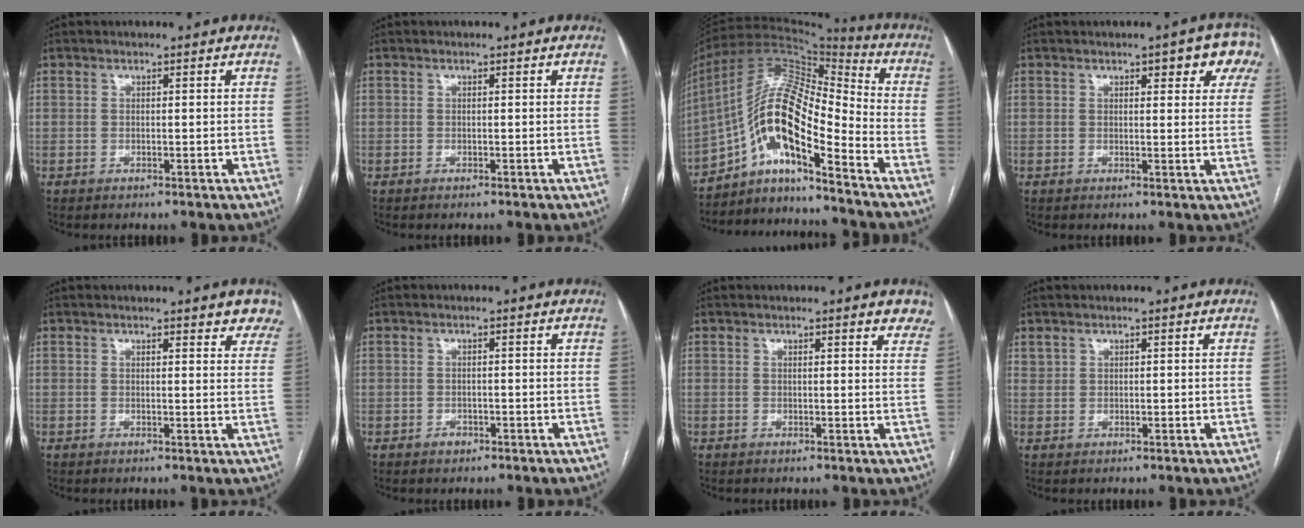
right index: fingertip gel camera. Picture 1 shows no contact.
{"total": 0.0}
{"total": 15.2, "force": [-8.2, 3.3, 12.4], "torque": [-0.230, 0.030, -0.141]}
{"total": 7.1, "force": [4.2, 2.5, 5.2], "torque": [-0.052, 0.009, 0.035]}
{"total": 5.5, "force": [4.8, 1.4, 2.4], "torque": [-0.010, -0.013, 0.034]}
{"total": 1.2, "force": [-0.7, 0.9, 0.4], "torque": [-0.005, 0.003, -0.009]}
{"total": 4.4, "force": [3.8, 0.9, 2.2], "torque": [-0.013, -0.010, 0.024]}
{"total": 1.2, "force": [0.9, 0.8, 0.1], "torque": [0.010, 0.004, 0.015]}